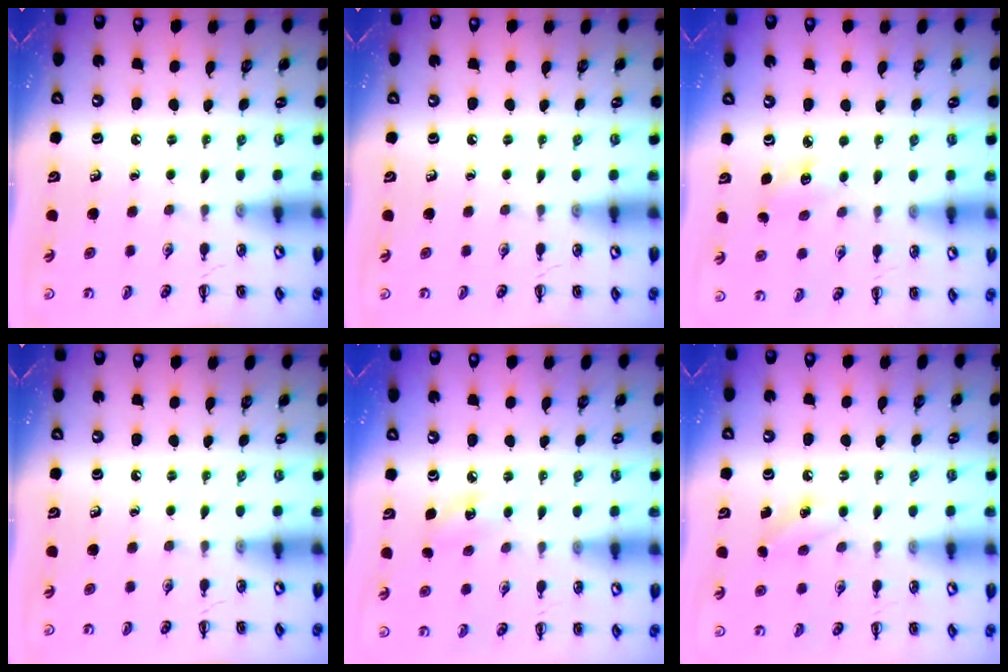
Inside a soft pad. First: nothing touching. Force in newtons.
{"total": 0.0}
{"total": 4.0, "press": 3.8, "slide": 1.1}
{"total": 0.0}
{"total": 6.3, "press": 6.1, "slide": 1.6}
{"total": 5.3, "press": 5.1, "slide": 1.2}